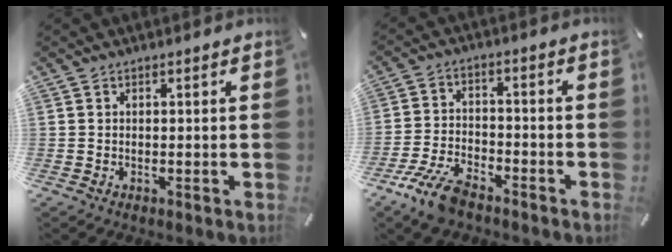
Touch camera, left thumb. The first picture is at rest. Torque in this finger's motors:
{"motor_torque": [0.45, 0.82, 0.64, 0.61, 0.09]}